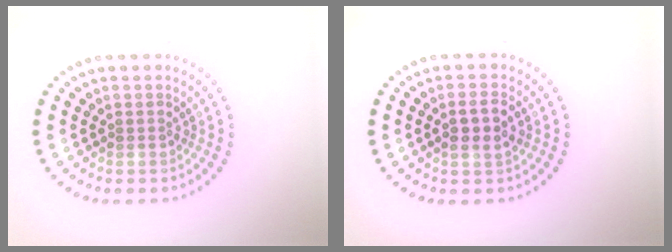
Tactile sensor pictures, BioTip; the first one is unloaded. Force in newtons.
{"total": 2.5, "press": 2.4, "slide": 0.6}